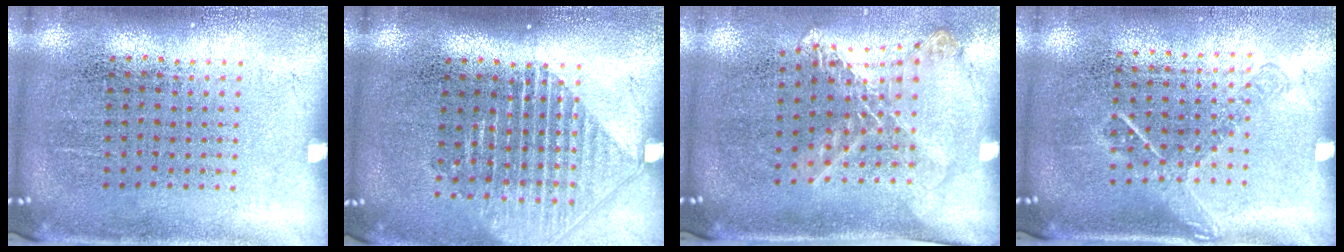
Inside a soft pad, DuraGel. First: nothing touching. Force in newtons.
{"total": 1.4, "press": 1.2, "slide": 0.7}
{"total": 1.3, "press": 1.2, "slide": 0.4}
{"total": 1.2, "press": 0.9, "slide": 0.9}